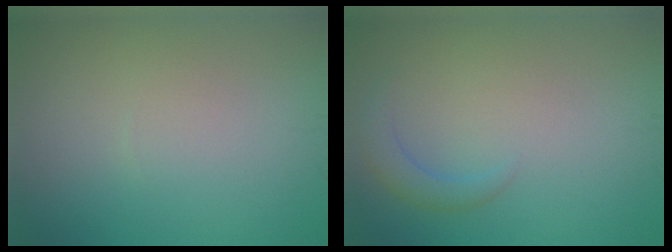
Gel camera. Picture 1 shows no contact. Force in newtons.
{"total": 1.8, "press": 1.8, "slide": 0.2}